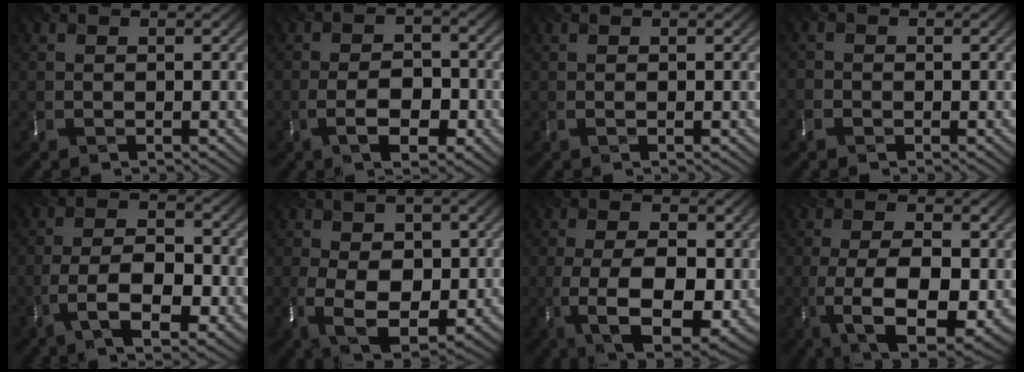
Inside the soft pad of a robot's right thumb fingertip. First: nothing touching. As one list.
[{"total": 5.2, "force": [-3.0, 2.3, 3.6], "torque": [-0.051, -0.011, -0.063]}, {"total": 0.0}, {"total": 1.9, "force": [-1.5, 1.1, -0.1], "torque": [-0.001, -0.008, -0.040]}, {"total": 7.2, "force": [-3.8, 2.8, 5.5], "torque": [-0.095, -0.009, -0.078]}, {"total": 8.9, "force": [-1.1, 5.4, 7.1], "torque": [-0.142, -0.020, -0.023]}, {"total": 9.4, "force": [-2.1, 4.5, 8.0], "torque": [-0.140, -0.021, -0.040]}, {"total": 9.7, "force": [-2.7, 3.8, 8.5], "torque": [-0.143, -0.021, -0.048]}]